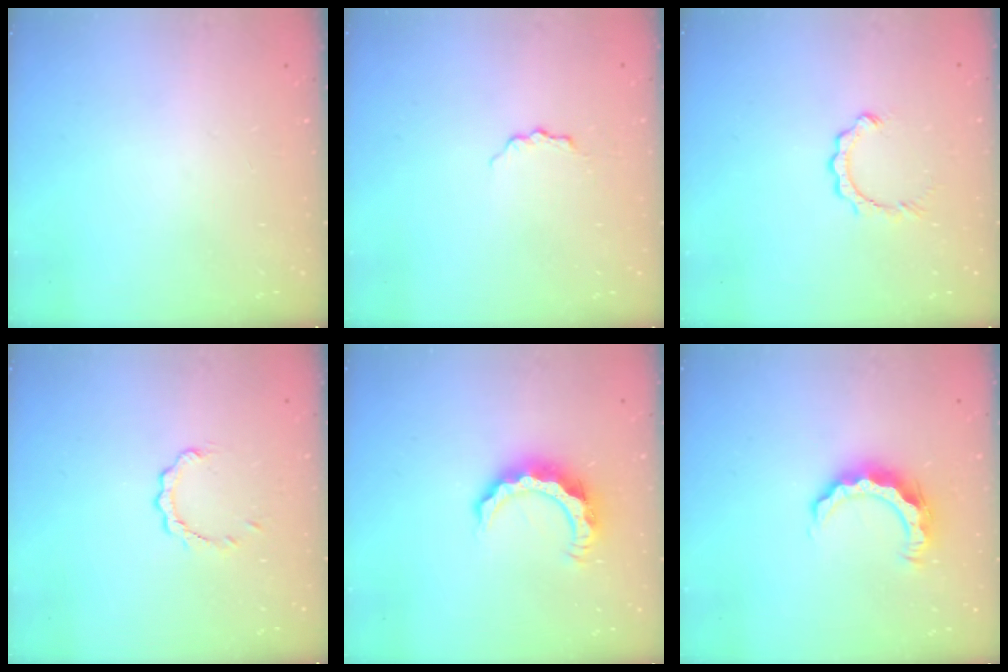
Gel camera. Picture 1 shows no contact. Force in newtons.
{"total": 3.8, "press": 3.8, "slide": 0.5}
{"total": 2.8, "press": 2.8, "slide": 0.2}
{"total": 2.6, "press": 2.5, "slide": 0.3}
{"total": 9.0, "press": 9.0, "slide": 0.4}
{"total": 8.2, "press": 8.2, "slide": 0.4}